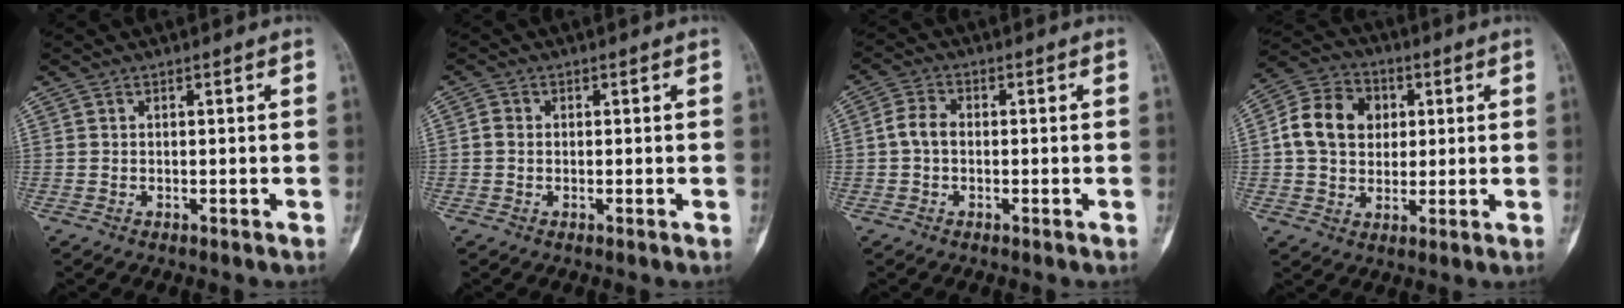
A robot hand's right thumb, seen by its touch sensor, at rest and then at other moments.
{"total": 1.4, "force": [-0.1, 1.2, 0.7], "torque": [-0.006, 0.003, -0.003]}
{"total": 3.8, "force": [-0.4, 2.6, 2.8], "torque": [-0.052, 0.012, -0.015]}
{"total": 12.2, "force": [1.8, 9.8, 7.0], "torque": [-0.095, 0.011, 0.023]}